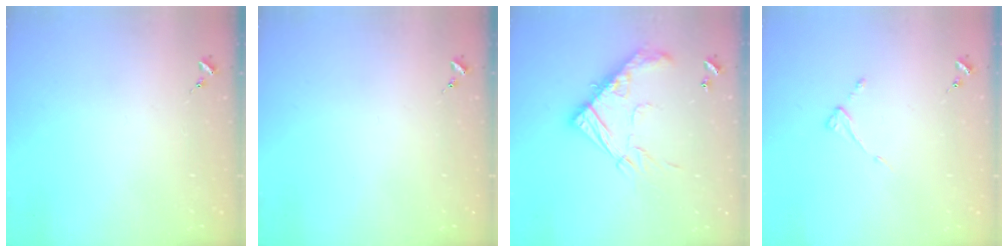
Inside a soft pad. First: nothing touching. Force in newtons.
{"total": 0.0}
{"total": 17.6, "press": 17.6, "slide": 1.2}
{"total": 3.8, "press": 3.8, "slide": 0.3}